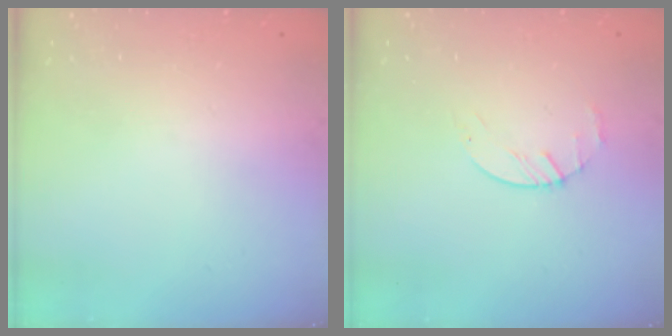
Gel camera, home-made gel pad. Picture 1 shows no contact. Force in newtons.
{"total": 2.2, "press": 2.2, "slide": 0.3}